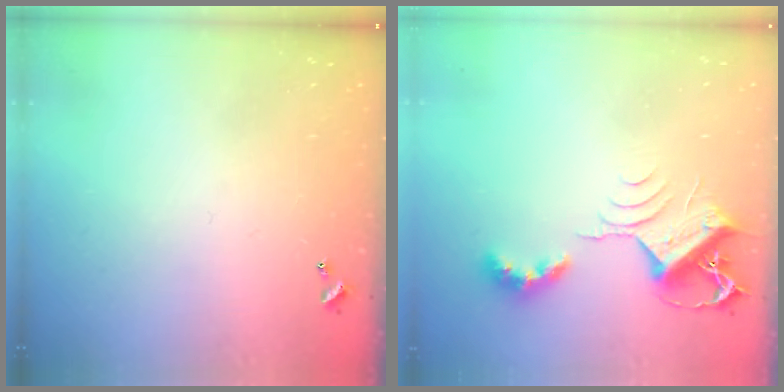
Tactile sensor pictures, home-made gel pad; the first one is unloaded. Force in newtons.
{"total": 8.2, "press": 8.1, "slide": 0.2}